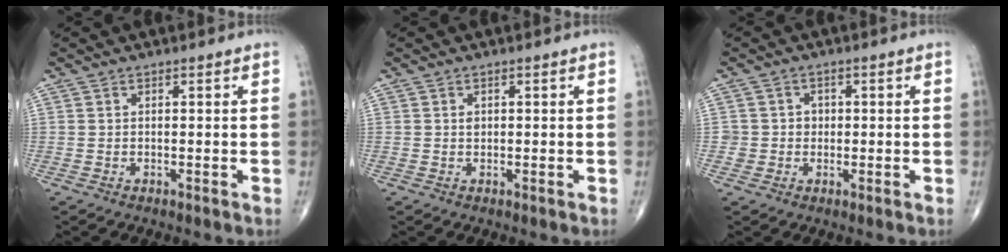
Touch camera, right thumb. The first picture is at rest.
{"total": 1.0, "force": [0.3, 0.8, 0.6], "torque": [-0.004, 0.000, 0.006]}
{"total": 2.9, "force": [0.1, 2.9, 0.3], "torque": [0.022, 0.008, 0.000]}